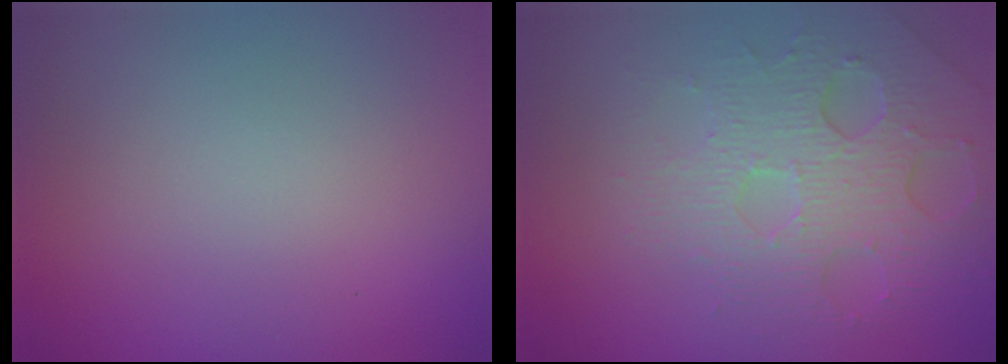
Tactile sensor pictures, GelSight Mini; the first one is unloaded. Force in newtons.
{"total": 5.1, "press": 4.2, "slide": 2.9}